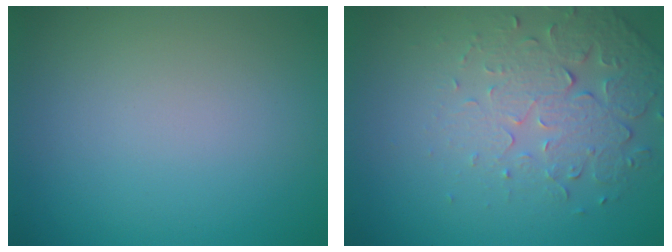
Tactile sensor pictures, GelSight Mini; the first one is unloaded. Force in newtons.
{"total": 5.0, "press": 3.4, "slide": 3.6}